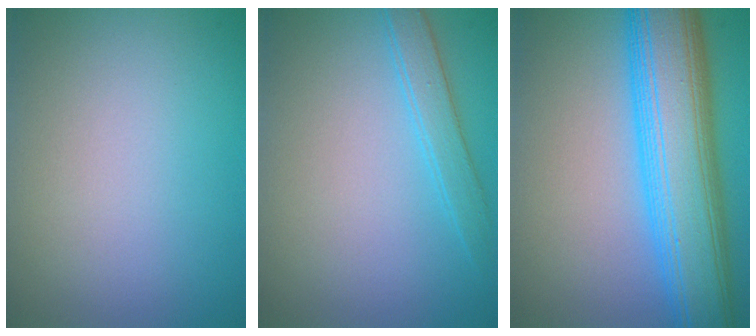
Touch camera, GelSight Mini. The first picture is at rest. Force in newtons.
{"total": 2.2, "press": 2.2, "slide": 0.1}
{"total": 11.4, "press": 11.4, "slide": 0.2}